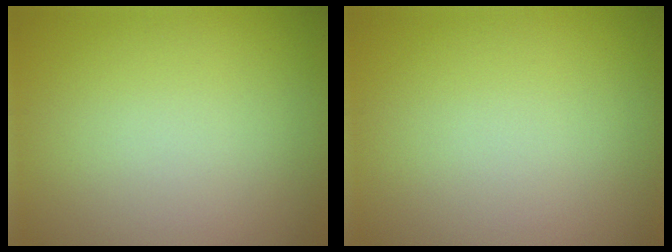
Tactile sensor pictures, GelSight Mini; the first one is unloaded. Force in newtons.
{"total": 0.0}